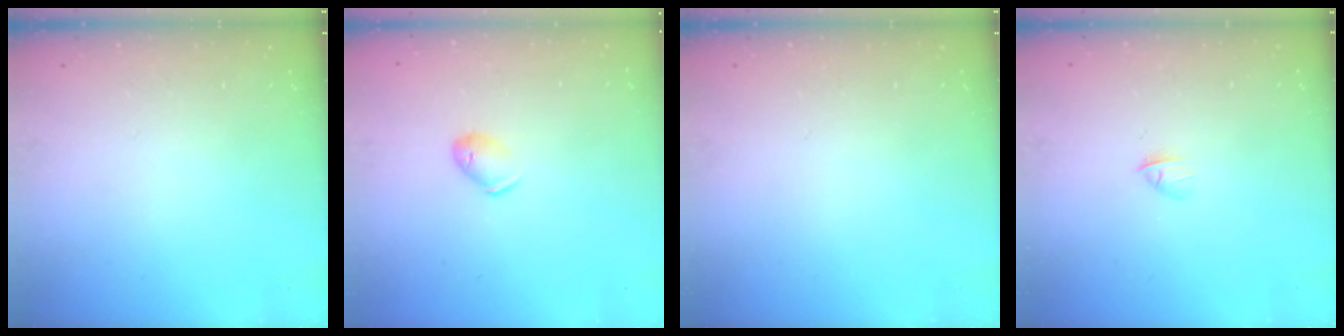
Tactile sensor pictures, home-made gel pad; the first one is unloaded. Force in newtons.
{"total": 6.2, "press": 6.2, "slide": 1.1}
{"total": 0.0}
{"total": 1.7, "press": 1.6, "slide": 0.5}